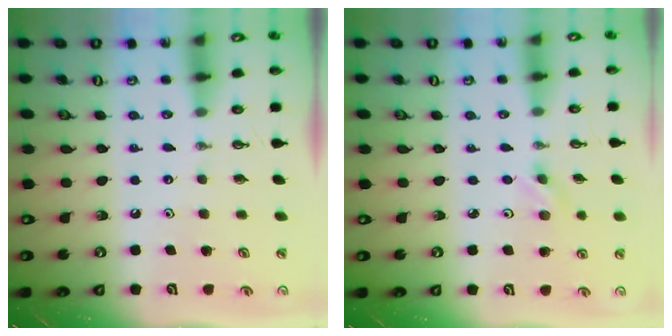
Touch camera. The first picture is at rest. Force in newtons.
{"total": 2.7, "press": 2.3, "slide": 1.4}